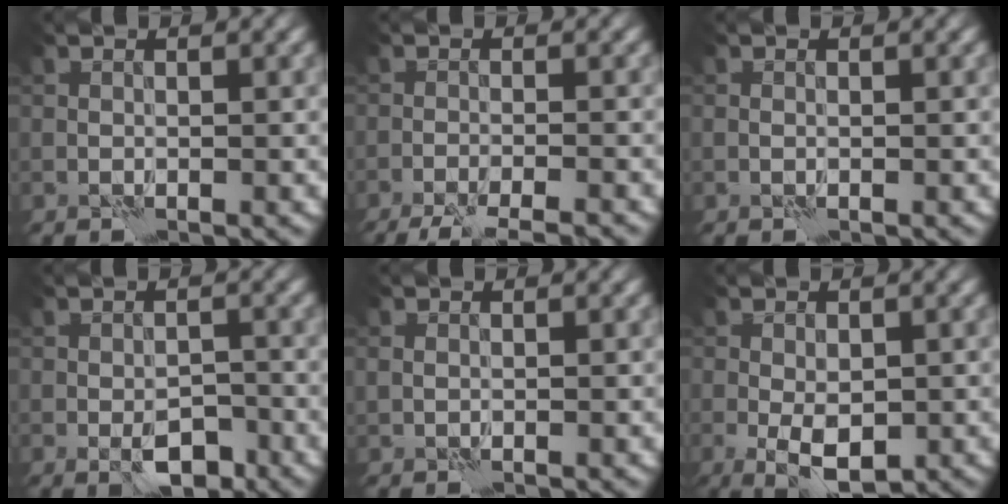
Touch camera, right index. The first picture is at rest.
{"total": 6.8, "force": [-5.9, 1.2, 3.0], "torque": [-0.042, -0.009, -0.087]}
{"total": 0.0}
{"total": 3.5, "force": [-1.7, 1.7, 2.5], "torque": [-0.035, -0.001, -0.026]}
{"total": 0.8, "force": [0.1, 0.7, 0.5], "torque": [-0.009, -0.003, 0.005]}
{"total": 4.5, "force": [-1.1, 2.2, 3.8], "torque": [-0.068, -0.008, -0.017]}